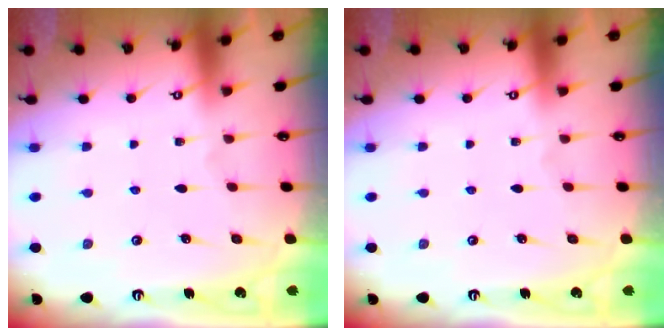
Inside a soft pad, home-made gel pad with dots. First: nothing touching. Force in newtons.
{"total": 0.0}